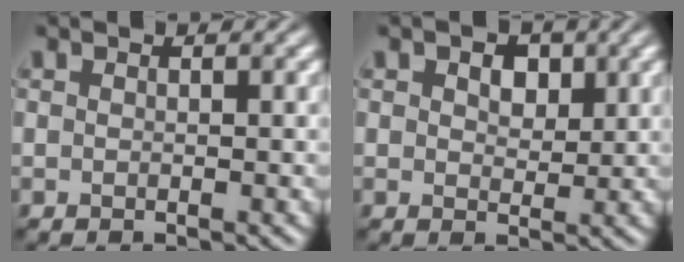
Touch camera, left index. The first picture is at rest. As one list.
[{"total": 2.9, "force": [1.3, 1.9, 1.8], "torque": [-0.028, 0.003, 0.015]}]